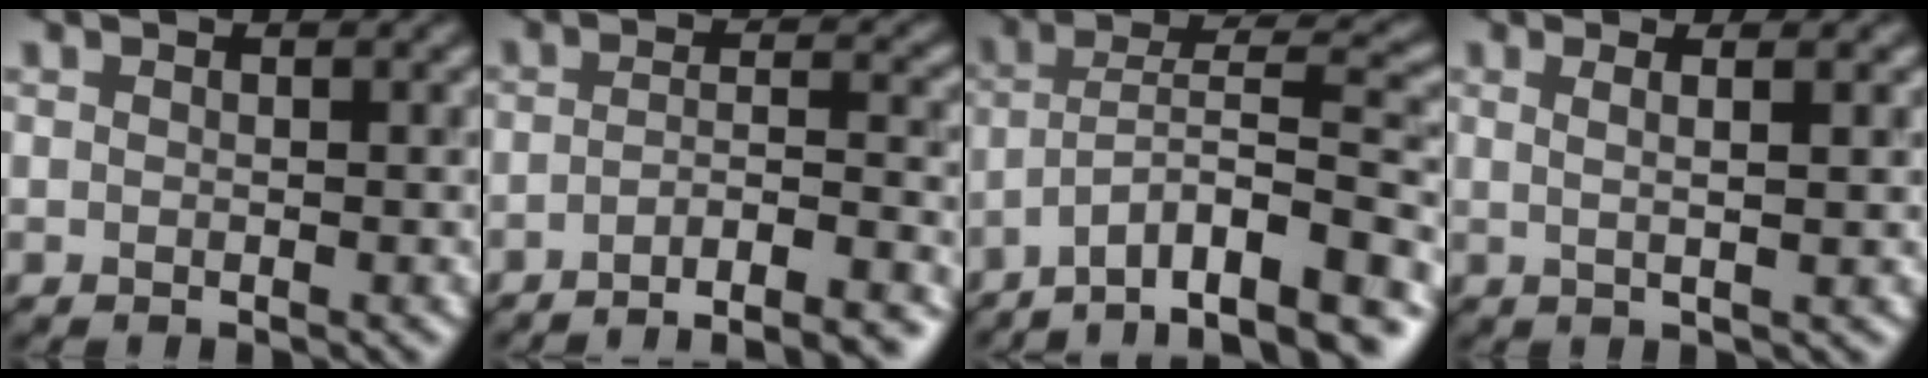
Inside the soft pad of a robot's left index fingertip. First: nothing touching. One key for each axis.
{"total": 7.6, "fx": -5.7, "fy": 1.5, "fz": 4.8, "tx": -0.054, "ty": 0.010, "tz": -0.062}
{"total": 9.8, "fx": -6.0, "fy": 2.2, "fz": 7.4, "tx": -0.118, "ty": 0.014, "tz": -0.089}
{"total": 2.8, "fx": 1.1, "fy": 0.7, "fz": 2.5, "tx": -0.033, "ty": 0.013, "tz": 0.000}